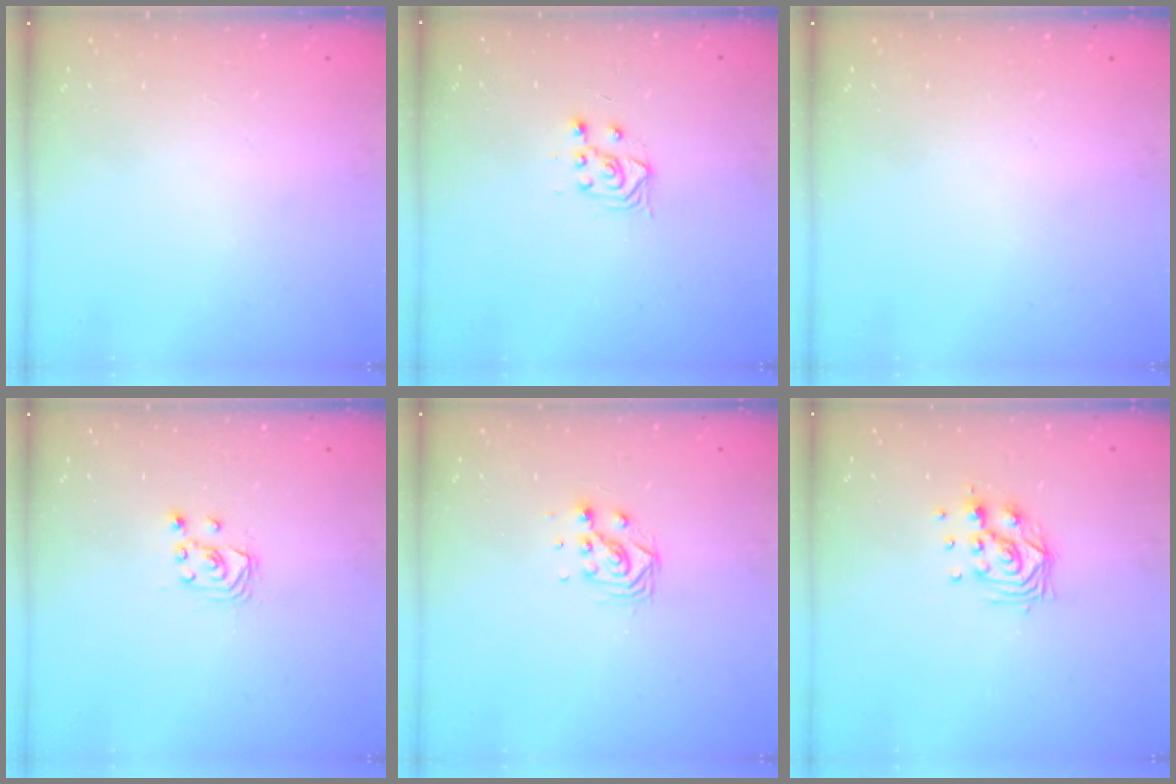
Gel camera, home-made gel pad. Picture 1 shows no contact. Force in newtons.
{"total": 3.0, "press": 2.6, "slide": 1.3}
{"total": 0.0}
{"total": 2.9, "press": 2.8, "slide": 0.3}
{"total": 5.7, "press": 5.7, "slide": 0.2}
{"total": 9.5, "press": 9.5, "slide": 0.7}